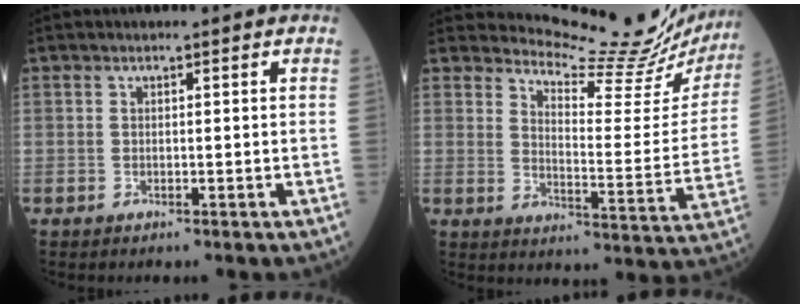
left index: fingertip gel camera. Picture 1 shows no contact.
{"total": 16.4, "force": [16.3, 1.5, 1.7], "torque": [-0.019, -0.101, 0.184]}